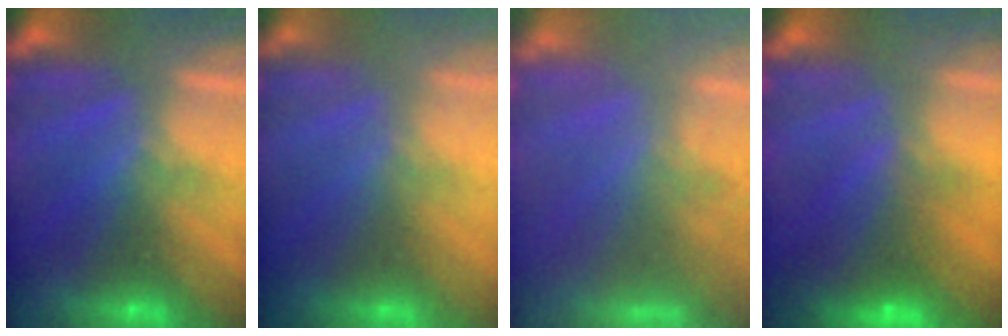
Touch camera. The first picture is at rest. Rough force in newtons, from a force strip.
{"total": 2.9}
{"total": 7.4}
{"total": 5.8}